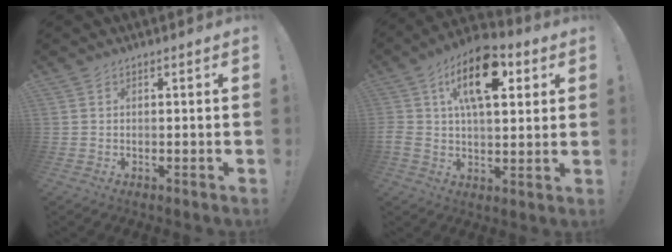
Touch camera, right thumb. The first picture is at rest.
{"total": 17.7, "force": [6.6, 9.0, 13.8], "torque": [-0.215, -0.012, 0.112]}